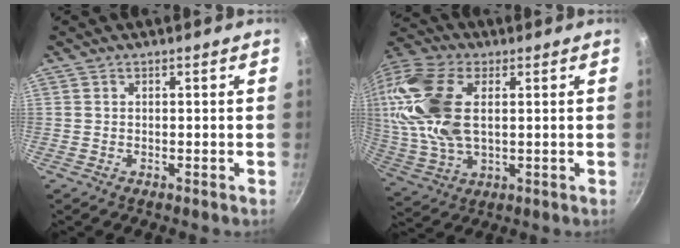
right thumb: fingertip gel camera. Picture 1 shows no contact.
{"total": 21.0, "force": [4.1, 11.4, 17.1], "torque": [-0.402, 0.004, 0.074]}